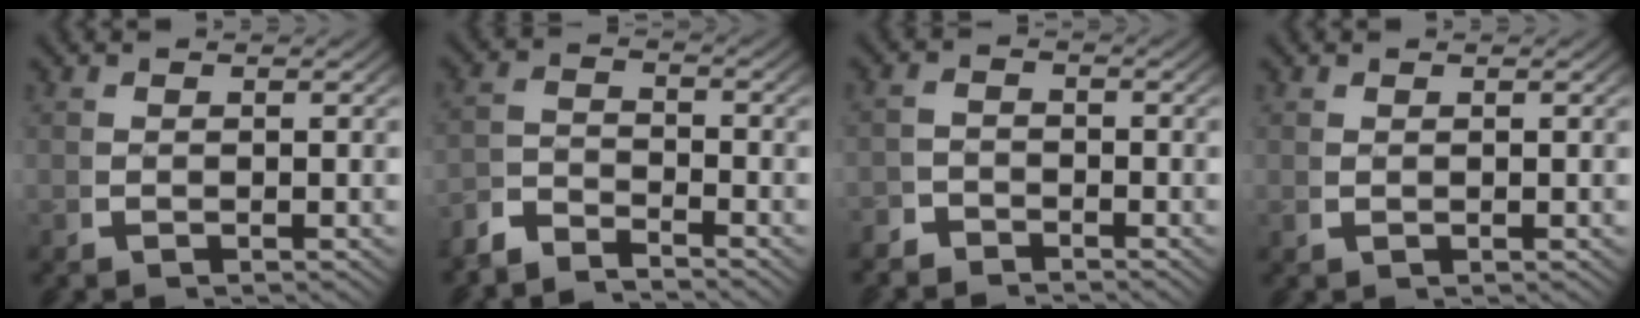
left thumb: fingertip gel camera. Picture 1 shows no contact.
{"total": 3.1, "force": [-2.8, 0.8, 0.8], "torque": [-0.010, -0.009, -0.060]}
{"total": 2.8, "force": [-2.6, 0.9, 0.1], "torque": [0.004, -0.016, -0.047]}
{"total": 0.5, "force": [0.5, -0.1, 0.2], "torque": [-0.009, -0.001, 0.014]}